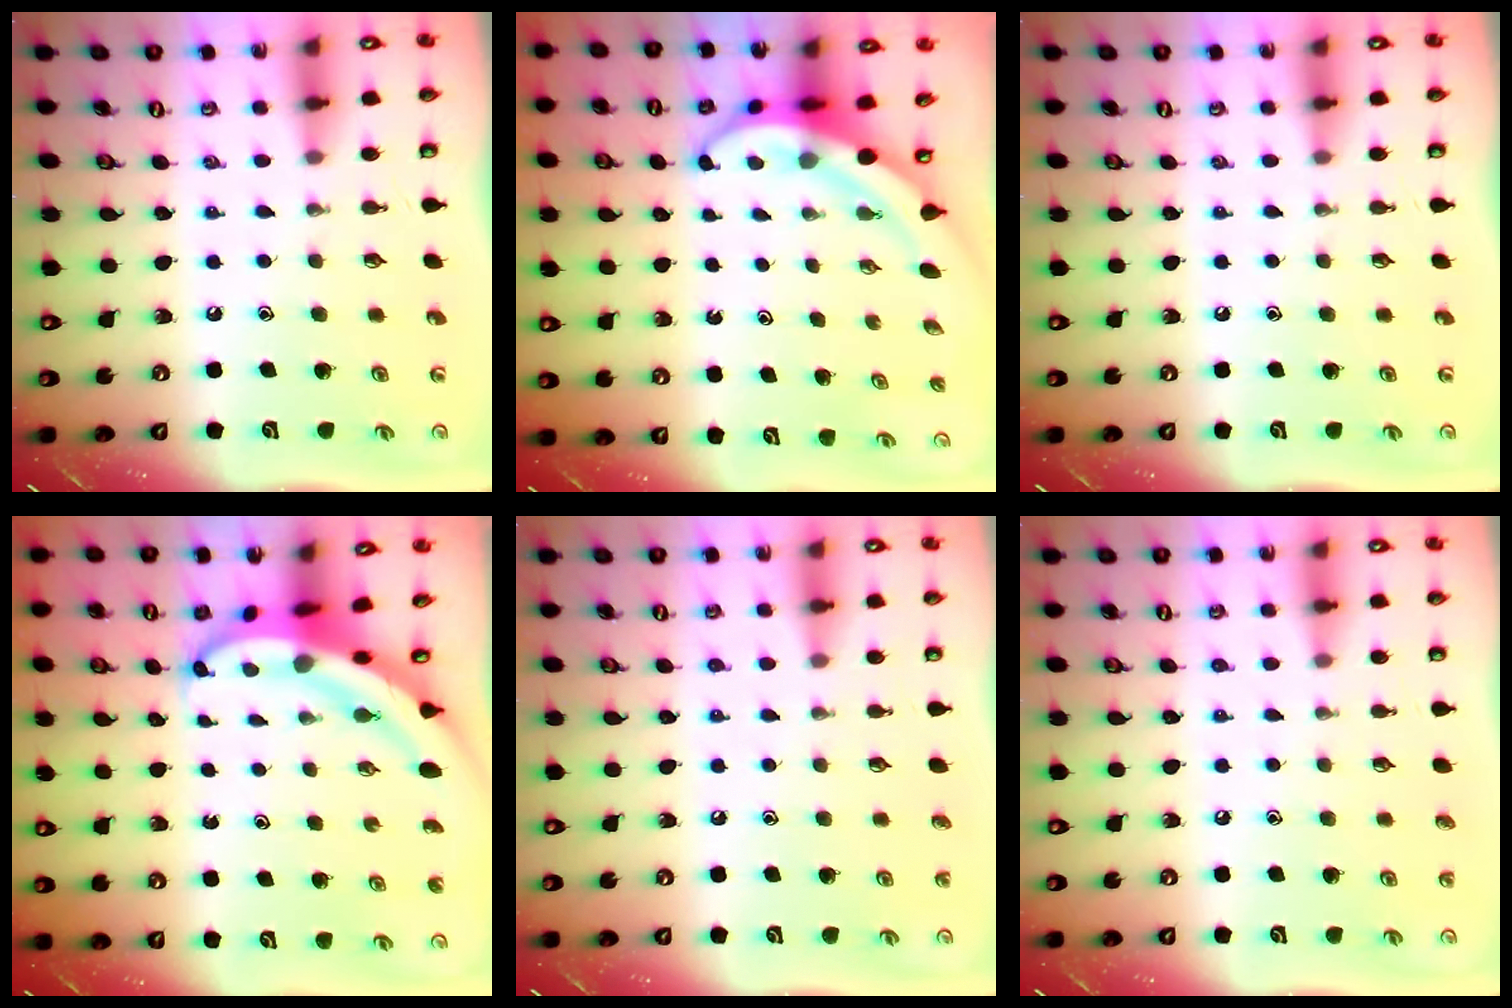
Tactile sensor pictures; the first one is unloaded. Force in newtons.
{"total": 5.8, "press": 5.7, "slide": 1.5}
{"total": 0.0}
{"total": 6.6, "press": 6.6, "slide": 0.9}
{"total": 3.8, "press": 3.7, "slide": 0.5}
{"total": 2.3, "press": 2.3, "slide": 0.2}